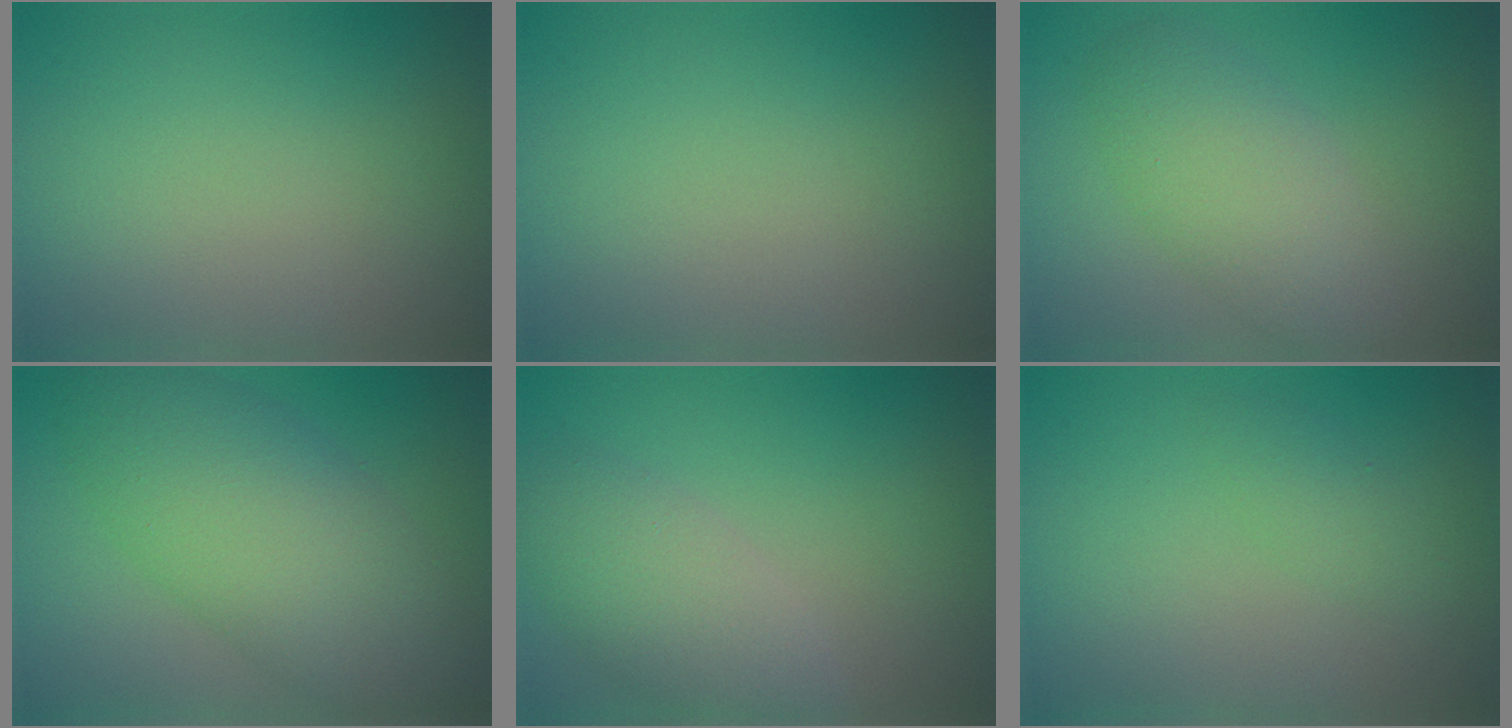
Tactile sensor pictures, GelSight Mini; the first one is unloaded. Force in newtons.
{"total": 0.0}
{"total": 4.6, "press": 4.6, "slide": 0.3}
{"total": 8.1, "press": 8.1, "slide": 0.3}
{"total": 4.2, "press": 4.2, "slide": 0.5}
{"total": 1.3, "press": 1.3, "slide": 0.0}